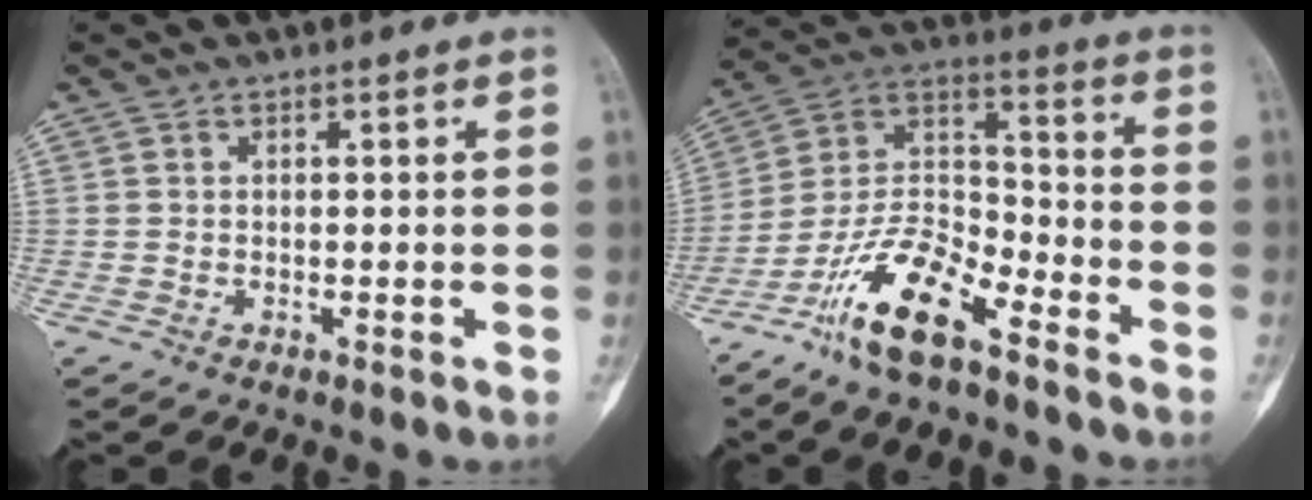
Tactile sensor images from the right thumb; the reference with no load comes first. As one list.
[{"total": 14.9, "force": [-10.0, 5.1, 9.8], "torque": [-0.175, 0.079, -0.195]}]